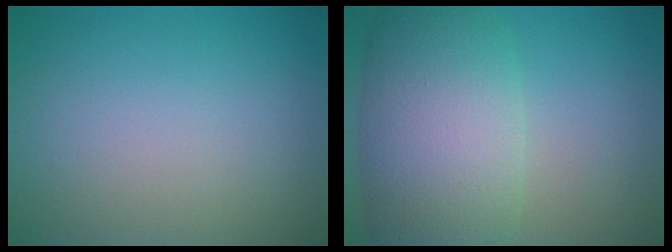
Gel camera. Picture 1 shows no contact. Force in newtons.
{"total": 9.9, "press": 9.9, "slide": 0.1}